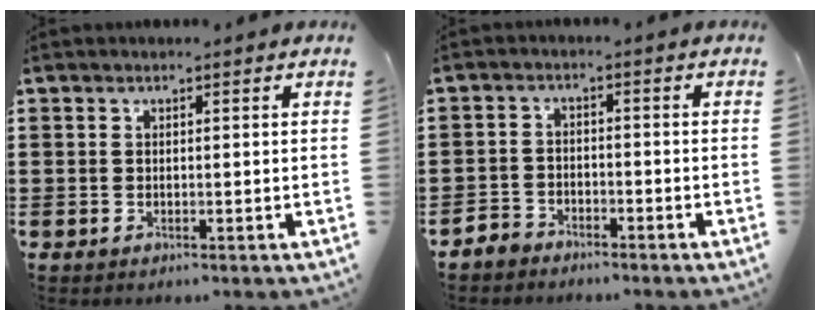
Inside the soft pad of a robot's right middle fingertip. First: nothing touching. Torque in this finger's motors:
{"motor_torque": [0.15, 0.26, -0.04, -0.01]}